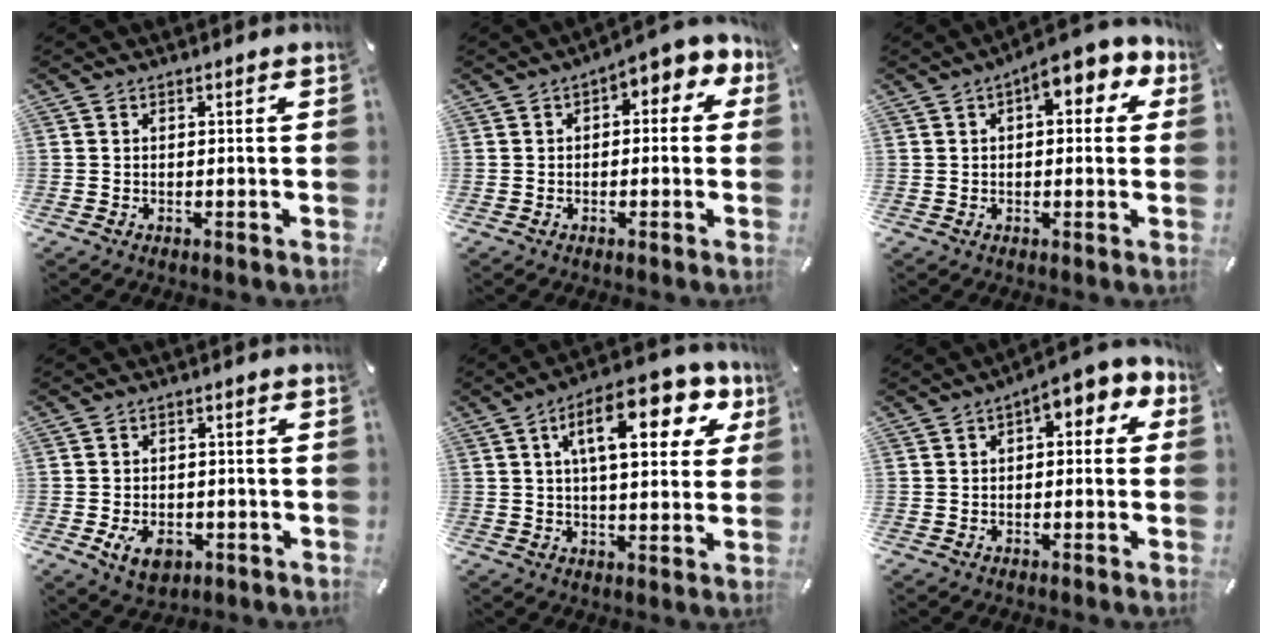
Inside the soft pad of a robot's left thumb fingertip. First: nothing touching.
{"total": 4.0, "force": [0.7, 2.6, 3.0], "torque": [-0.048, 0.000, 0.005]}
{"total": 7.7, "force": [3.8, 4.0, 5.4], "torque": [-0.072, -0.015, 0.060]}
{"total": 5.6, "force": [-2.0, 4.0, 3.4], "torque": [-0.057, 0.000, -0.039]}
{"total": 17.5, "force": [7.4, 7.4, 14.1], "torque": [-0.216, -0.013, 0.114]}
{"total": 4.3, "force": [1.2, 2.7, 3.1], "torque": [-0.051, -0.003, 0.014]}